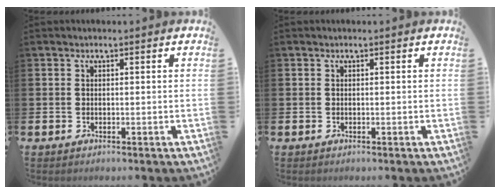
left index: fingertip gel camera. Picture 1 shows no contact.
{"total": 0.0}